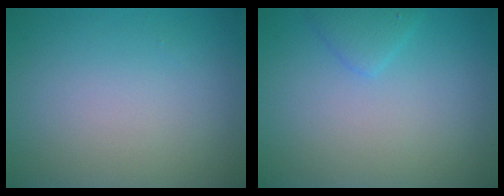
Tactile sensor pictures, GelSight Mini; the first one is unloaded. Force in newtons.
{"total": 1.5, "press": 1.5, "slide": 0.1}